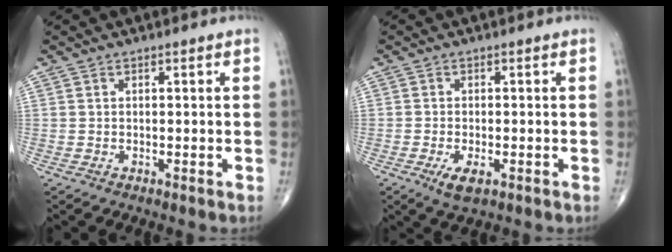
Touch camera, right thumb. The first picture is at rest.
{"total": 3.7, "force": [-1.5, 1.5, 3.0], "torque": [-0.056, -0.006, -0.023]}